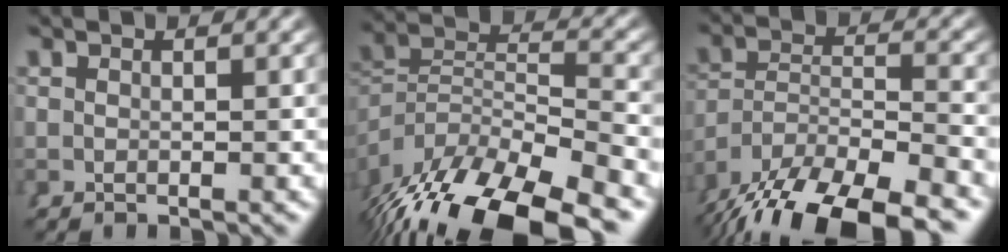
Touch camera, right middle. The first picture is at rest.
{"total": 10.1, "force": [-4.6, 5.7, 6.9], "torque": [-0.137, -0.043, -0.053]}
{"total": 10.3, "force": [-6.4, 5.8, 5.6], "torque": [-0.102, -0.029, -0.092]}